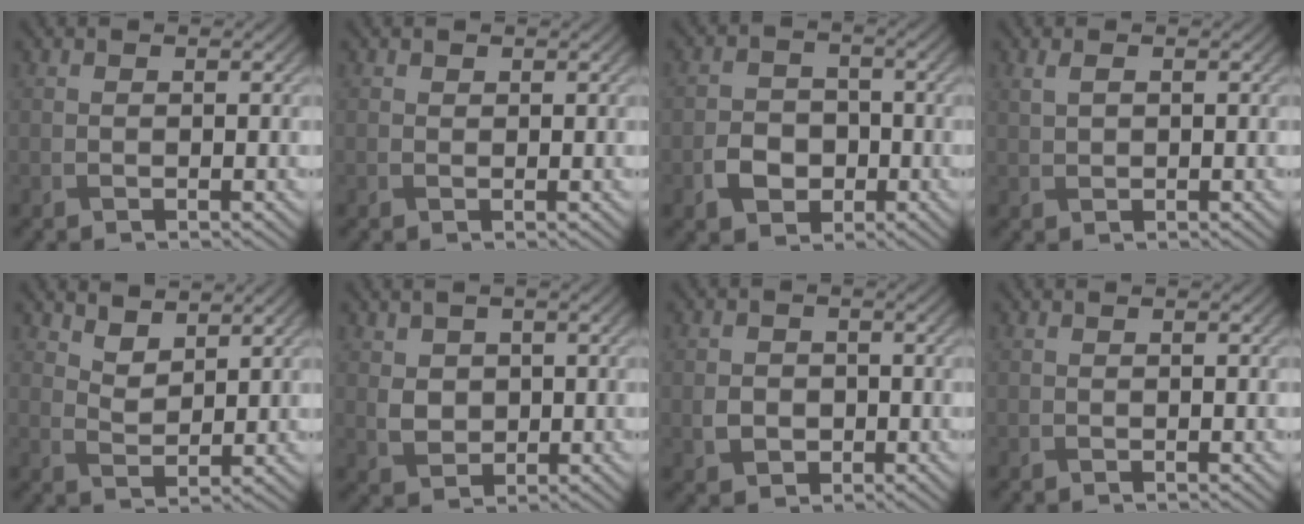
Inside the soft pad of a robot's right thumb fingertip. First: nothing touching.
{"total": 0.7, "force": [0.6, 0.5, 0.1], "torque": [0.000, -0.003, 0.010]}
{"total": 4.4, "force": [-1.7, 3.4, 2.1], "torque": [-0.036, -0.003, -0.032]}
{"total": 1.8, "force": [0.7, 0.9, 1.4], "torque": [-0.037, 0.003, 0.018]}
{"total": 3.8, "force": [2.9, 1.8, 1.8], "torque": [-0.042, -0.008, 0.059]}
{"total": 3.2, "force": [0.7, 2.6, 1.7], "torque": [-0.046, -0.004, 0.016]}
{"total": 2.8, "force": [-0.5, 2.5, 1.2], "torque": [-0.027, -0.005, -0.012]}
{"total": 0.0}